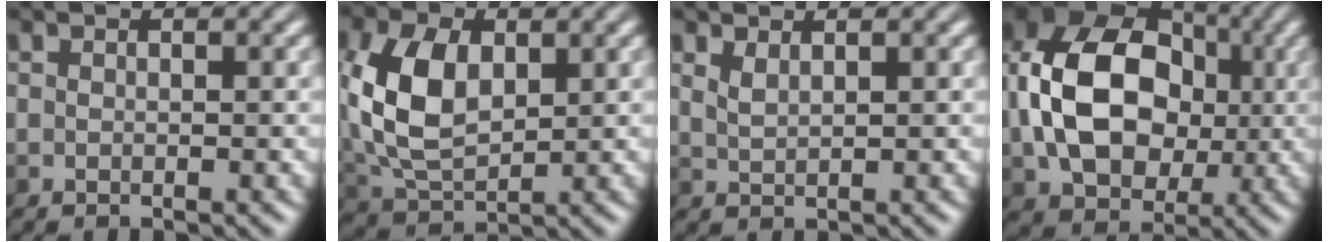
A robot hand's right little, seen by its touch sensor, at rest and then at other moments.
{"total": 8.1, "force": [1.3, 5.2, 6.1], "torque": [-0.146, 0.005, 0.027]}
{"total": 1.2, "force": [0.9, 0.4, 0.7], "torque": [-0.019, -0.001, 0.020]}
{"total": 13.6, "force": [-0.3, 9.9, 9.4], "torque": [-0.194, 0.011, -0.006]}